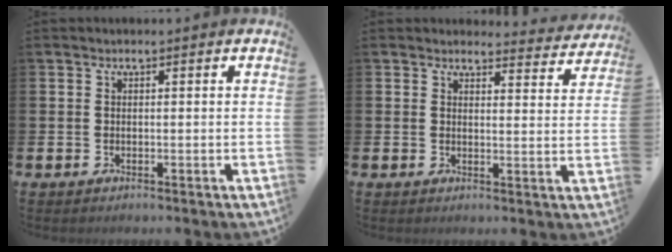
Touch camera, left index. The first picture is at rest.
{"total": 3.1, "force": [3.1, 0.6, 0.1], "torque": [0.011, -0.028, 0.049]}